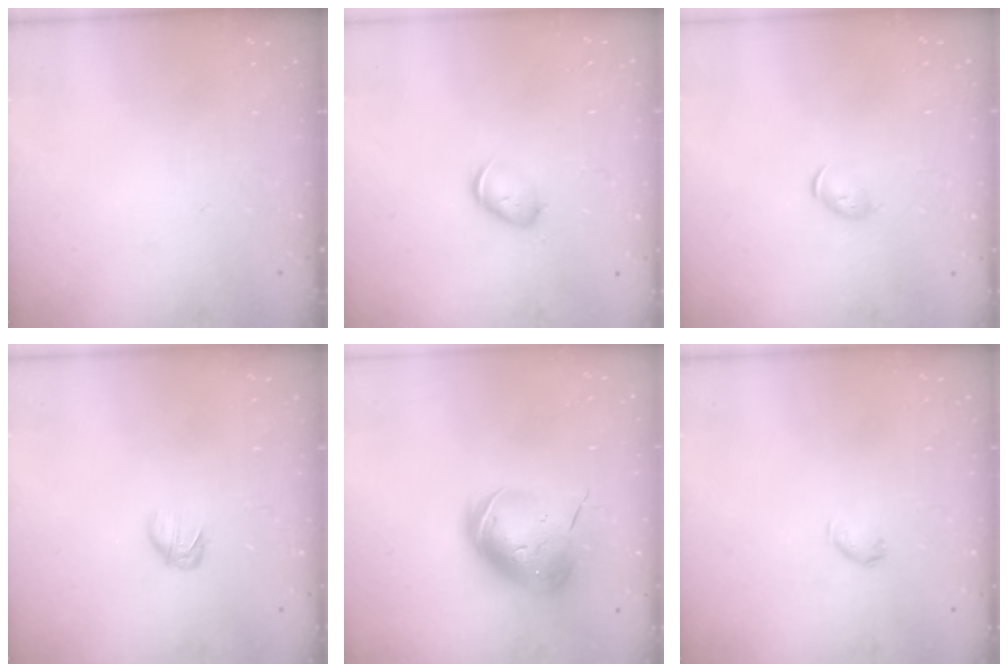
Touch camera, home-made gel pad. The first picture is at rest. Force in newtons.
{"total": 5.4, "press": 5.3, "slide": 0.8}
{"total": 4.5, "press": 4.4, "slide": 1.0}
{"total": 2.7, "press": 2.7, "slide": 0.7}
{"total": 10.9, "press": 10.8, "slide": 1.8}
{"total": 3.2, "press": 3.1, "slide": 0.6}